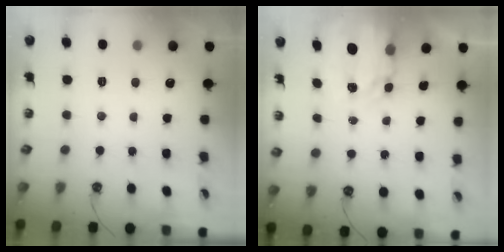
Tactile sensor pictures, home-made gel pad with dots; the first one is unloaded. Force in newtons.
{"total": 3.8, "press": 3.8, "slide": 0.1}